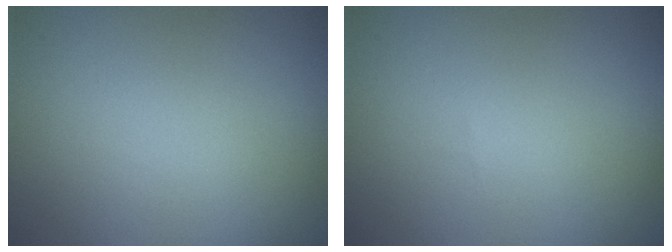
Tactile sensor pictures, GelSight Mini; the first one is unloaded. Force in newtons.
{"total": 0.0}